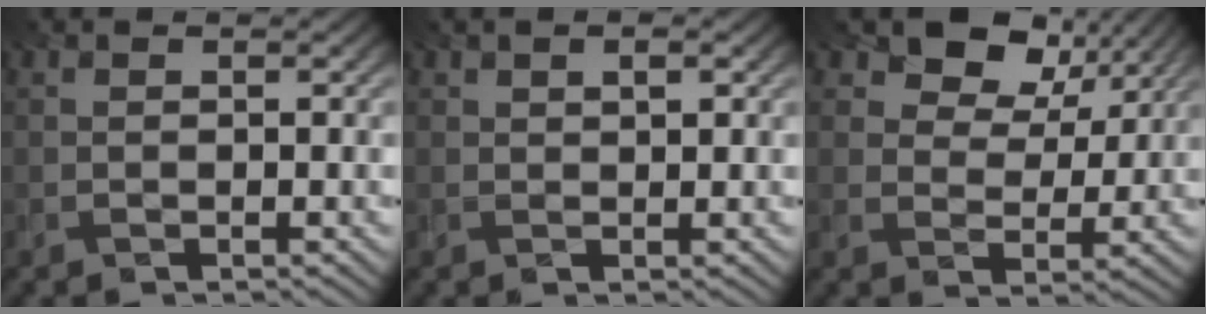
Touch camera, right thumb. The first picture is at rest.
{"total": 1.3, "force": [0.9, 0.5, 0.8], "torque": [-0.012, 0.002, 0.016]}
{"total": 7.2, "force": [4.6, 4.6, 3.2], "torque": [-0.057, -0.003, 0.067]}